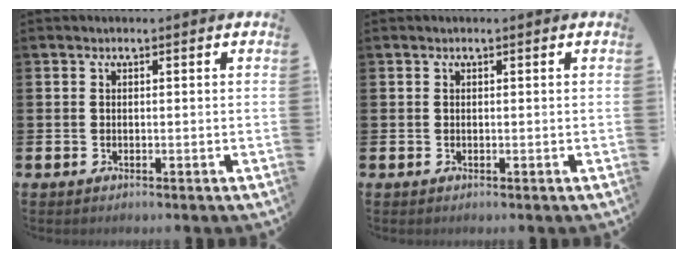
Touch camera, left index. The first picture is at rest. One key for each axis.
{"total": 0.0}